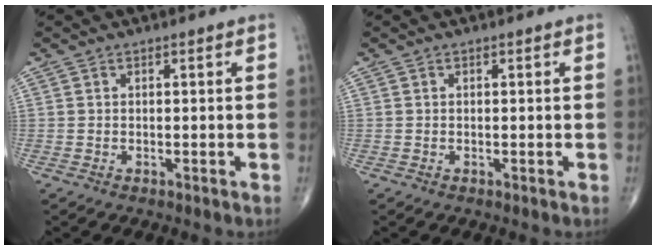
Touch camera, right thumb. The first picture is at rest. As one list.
[{"total": 0.0}]